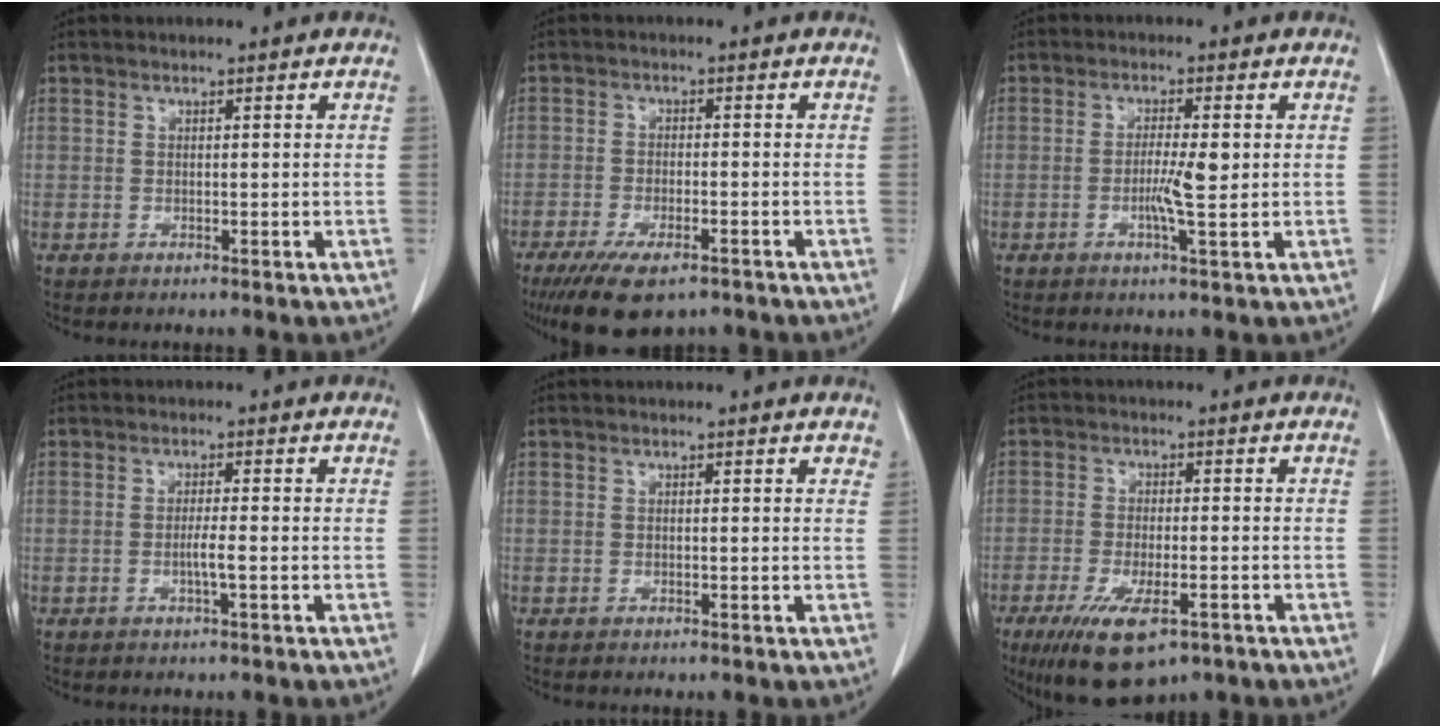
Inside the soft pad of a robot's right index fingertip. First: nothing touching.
{"total": 9.4, "force": [-6.6, 3.0, 6.0], "torque": [-0.097, -0.015, -0.100]}
{"total": 4.4, "force": [-0.4, 0.2, 4.4], "torque": [-0.080, -0.004, -0.007]}
{"total": 2.2, "force": [-0.6, -0.2, 2.1], "torque": [-0.040, -0.002, -0.012]}
{"total": 1.0, "force": [0.8, 0.5, 0.4], "torque": [-0.002, 0.000, 0.000]}
{"total": 10.2, "force": [-5.7, 3.4, 7.7], "torque": [-0.139, -0.021, -0.086]}